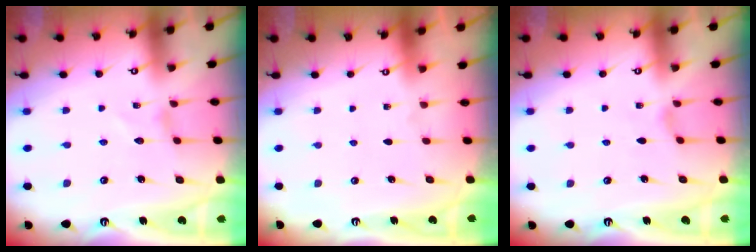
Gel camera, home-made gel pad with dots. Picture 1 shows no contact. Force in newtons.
{"total": 0.0}
{"total": 0.0}